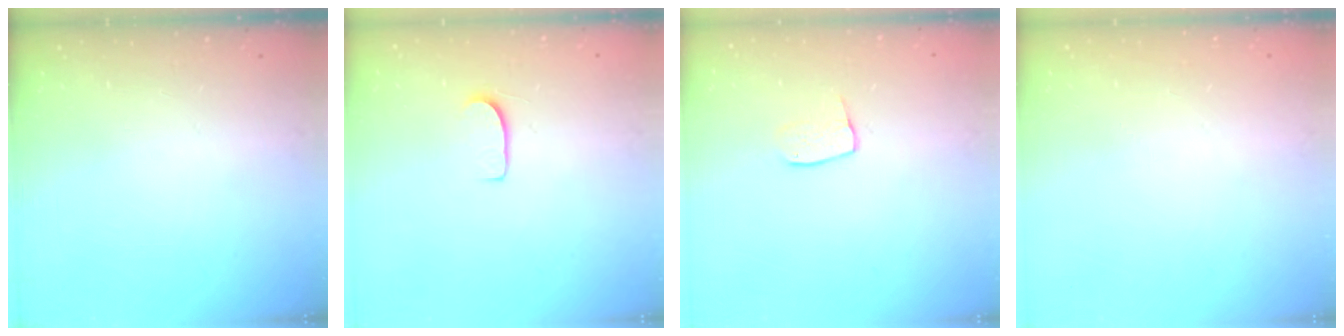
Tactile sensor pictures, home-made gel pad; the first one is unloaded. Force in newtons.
{"total": 5.9, "press": 5.9, "slide": 0.5}
{"total": 6.1, "press": 6.1, "slide": 0.3}
{"total": 0.0}